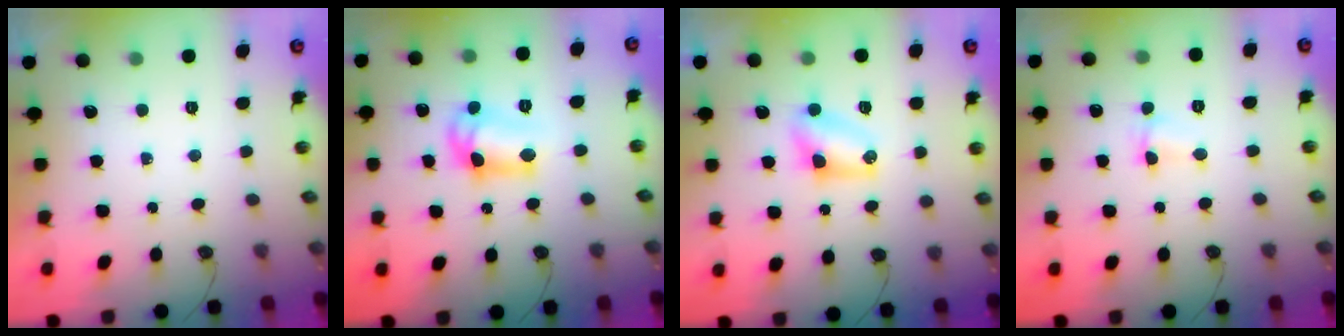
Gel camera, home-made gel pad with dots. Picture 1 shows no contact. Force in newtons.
{"total": 11.1, "press": 10.4, "slide": 3.9}
{"total": 5.3, "press": 5.3, "slide": 0.6}
{"total": 2.4, "press": 2.4, "slide": 0.6}